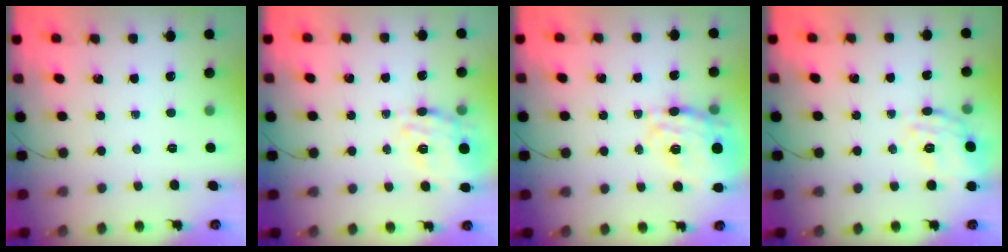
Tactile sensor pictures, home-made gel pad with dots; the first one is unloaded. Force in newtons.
{"total": 15.9, "press": 15.5, "slide": 3.3}
{"total": 21.4, "press": 21.1, "slide": 3.6}
{"total": 16.9, "press": 16.9, "slide": 0.6}